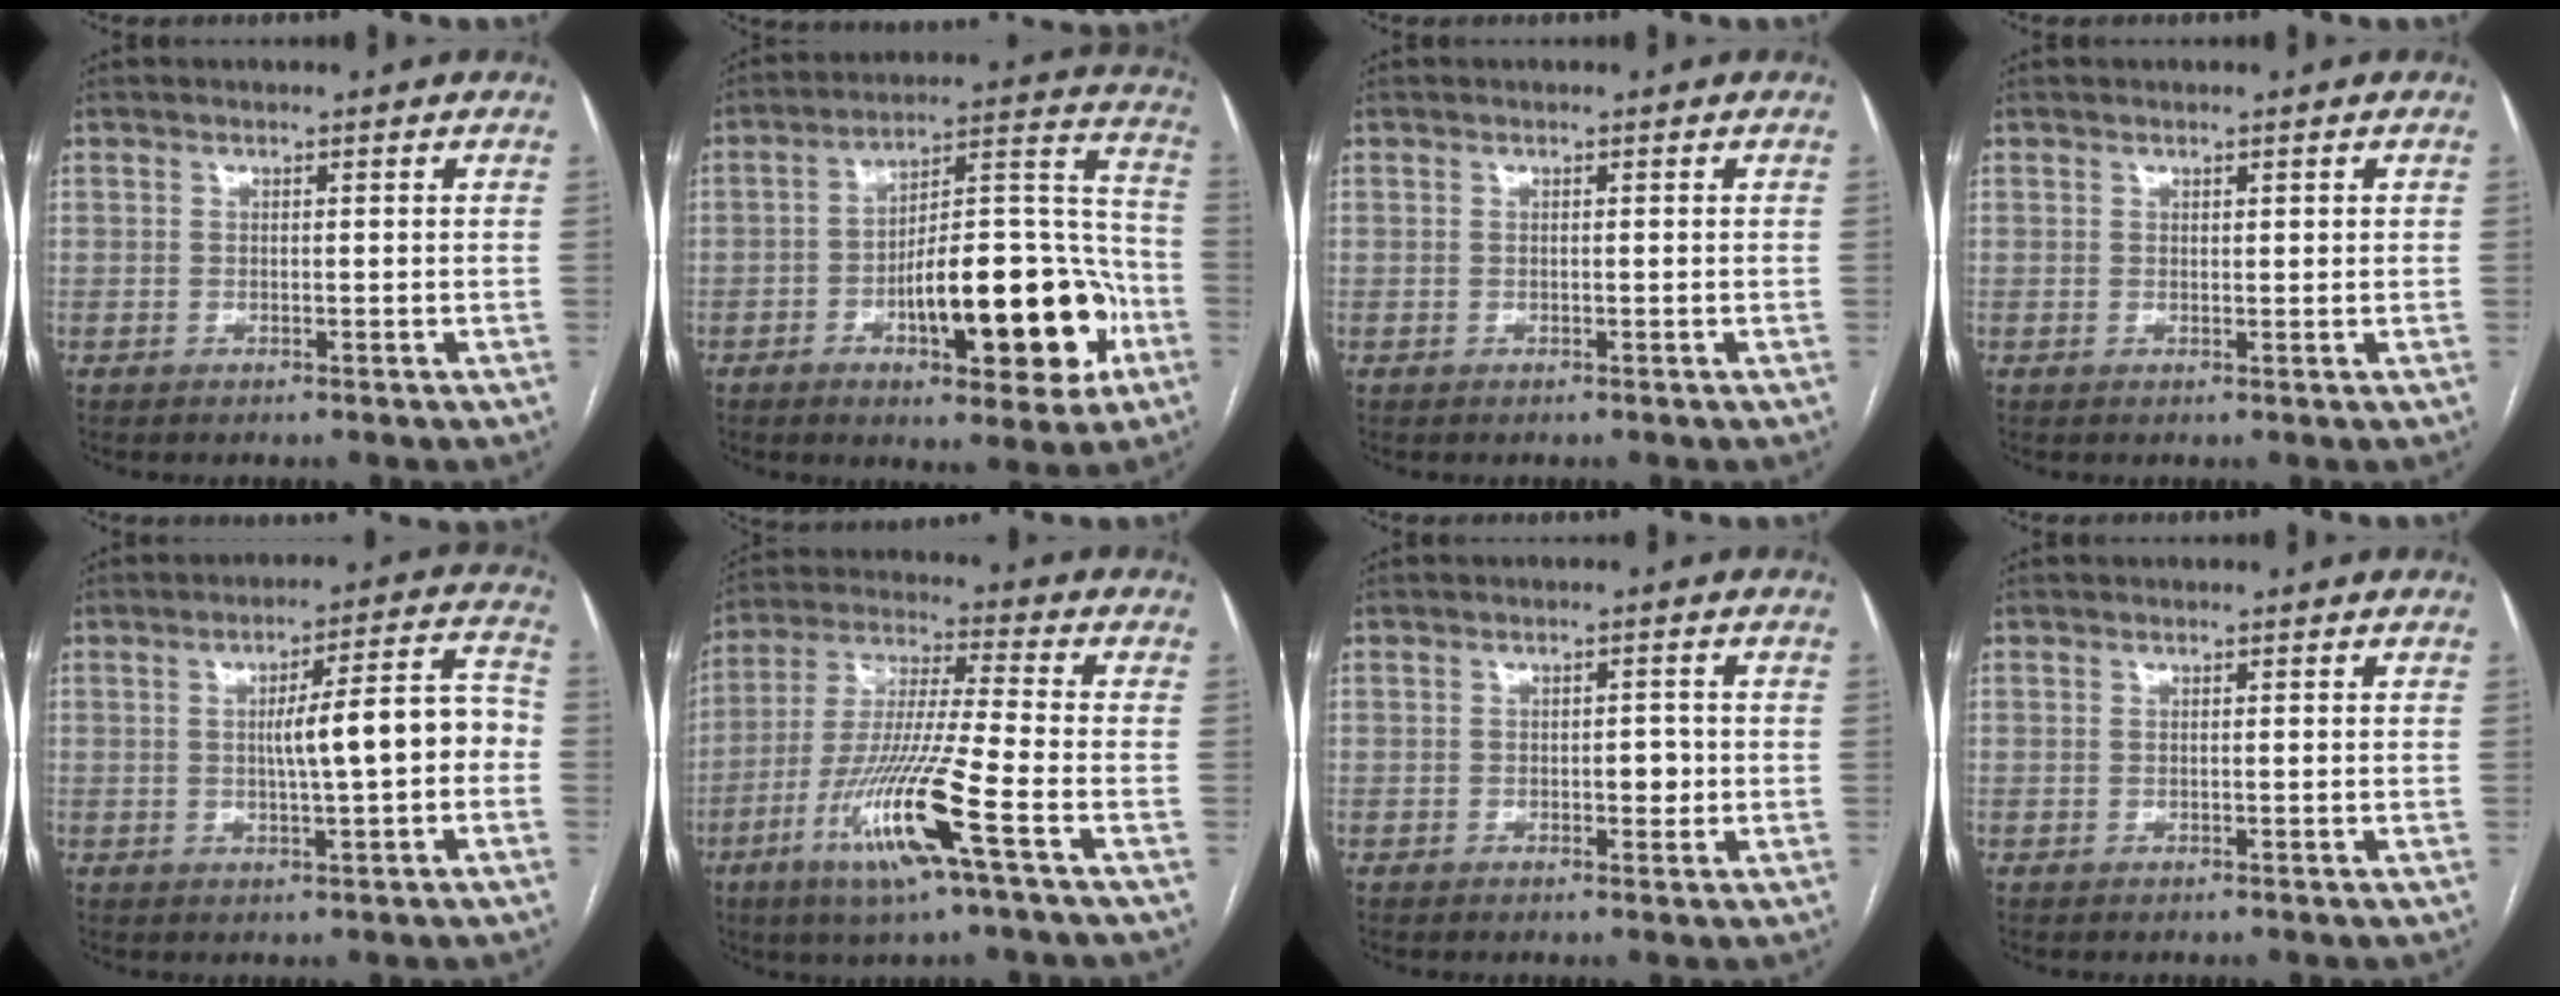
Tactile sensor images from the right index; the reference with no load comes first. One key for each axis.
{"total": 20.4, "fx": -7.2, "fy": 6.0, "fz": 18.1, "tx": -0.248, "ty": 0.030, "tz": -0.095}
{"total": 0.0}
{"total": 0.8, "fx": 0.4, "fy": 0.3, "fz": 0.7, "tx": -0.011, "ty": 0.001, "tz": 0.006}
{"total": 9.6, "fx": -0.8, "fy": 1.4, "fz": 9.5, "tx": -0.131, "ty": 0.032, "tz": -0.010}
{"total": 14.9, "fx": -6.6, "fy": -0.2, "fz": 13.4, "tx": -0.274, "ty": -0.018, "tz": -0.125}
{"total": 2.4, "fx": -0.5, "fy": 1.2, "fz": 2.0, "tx": -0.025, "ty": 0.003, "tz": -0.005}
{"total": 0.0}